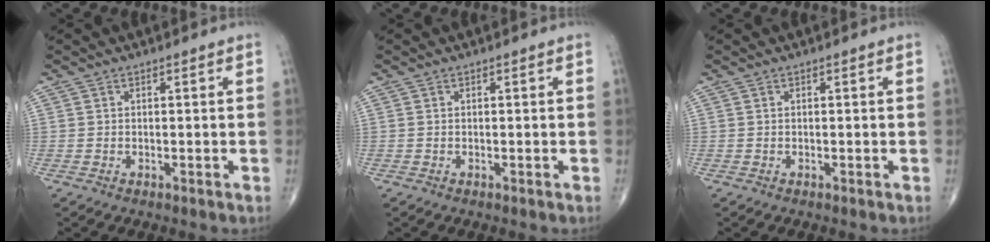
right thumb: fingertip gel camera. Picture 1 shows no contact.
{"total": 0.0}
{"total": 0.0}